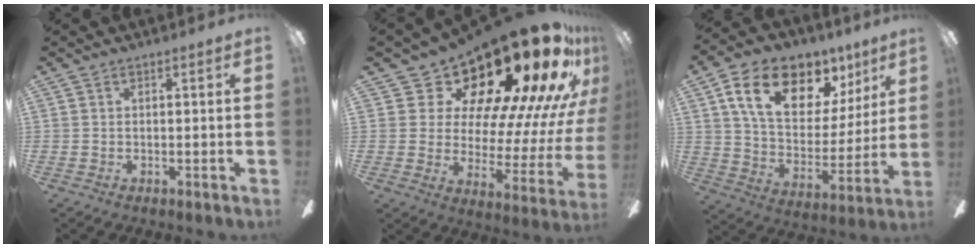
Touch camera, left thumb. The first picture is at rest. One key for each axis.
{"total": 26.0, "fx": 18.8, "fy": 10.3, "fz": 14.7, "tx": -0.203, "ty": -0.163, "tz": 0.331}
{"total": 19.8, "fx": 10.9, "fy": 11.5, "fz": 11.8, "tx": -0.195, "ty": -0.049, "tz": 0.191}